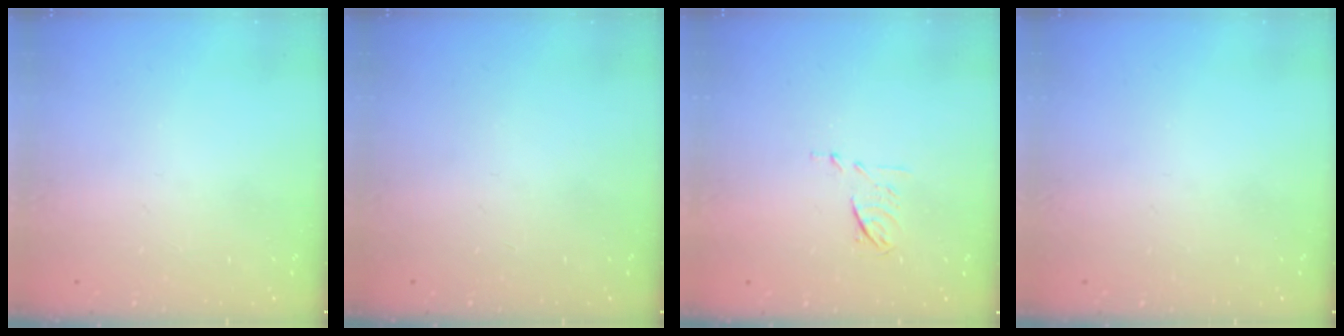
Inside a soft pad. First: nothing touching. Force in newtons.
{"total": 0.0}
{"total": 6.3, "press": 6.2, "slide": 1.0}
{"total": 0.0}